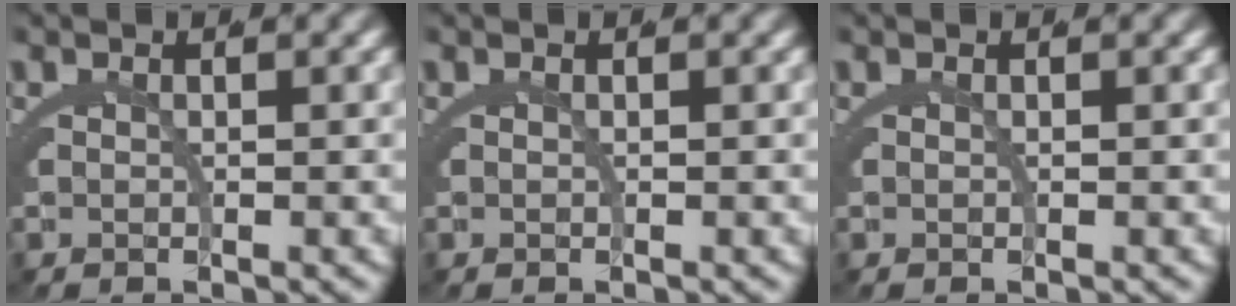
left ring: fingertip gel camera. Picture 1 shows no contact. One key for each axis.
{"total": 0.0}
{"total": 0.0}